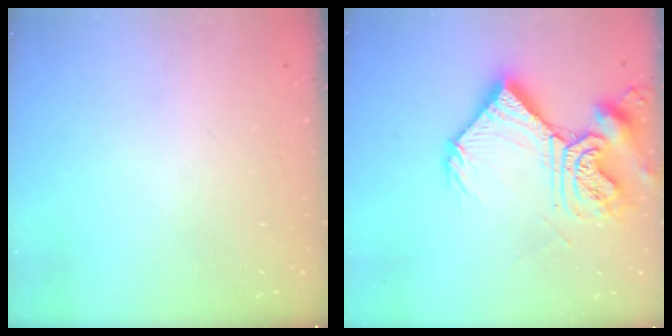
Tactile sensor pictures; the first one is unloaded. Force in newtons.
{"total": 18.0, "press": 17.9, "slide": 1.8}